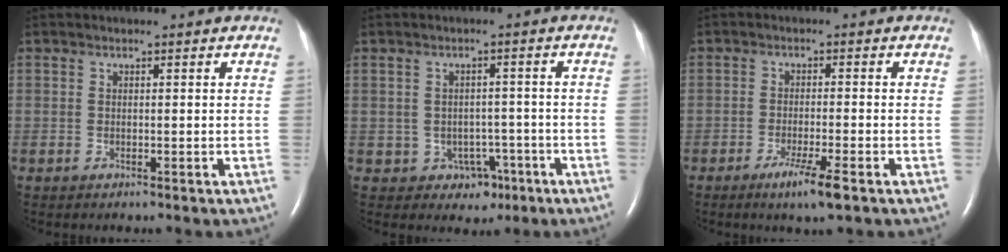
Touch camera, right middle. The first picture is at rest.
{"total": 3.9, "force": [-1.7, 3.4, 0.9], "torque": [-0.008, 0.012, -0.011]}
{"total": 6.2, "force": [-3.5, -0.9, 5.1], "torque": [-0.095, -0.019, -0.063]}